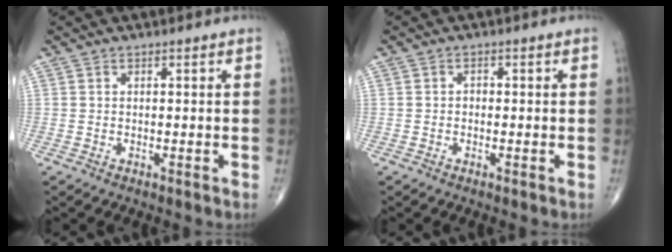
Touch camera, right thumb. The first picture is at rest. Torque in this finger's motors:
{"motor_torque": [0.11, 0.34, 0.17, 0.12, -0.02]}